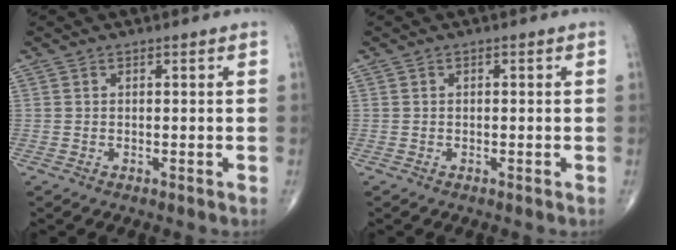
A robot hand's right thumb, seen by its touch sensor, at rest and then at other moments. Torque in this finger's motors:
{"motor_torque": [-0.23, -0.05, -0.28, -0.19, -0.01]}